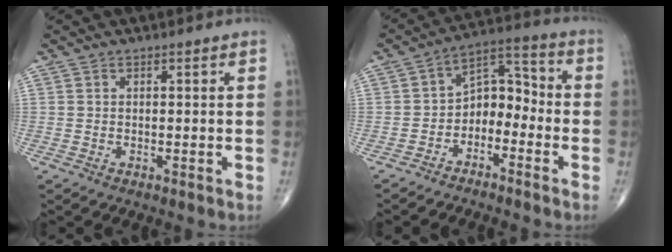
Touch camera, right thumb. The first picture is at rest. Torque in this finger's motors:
{"motor_torque": [0.20, 0.11, 0.32, -0.25, 0.05]}